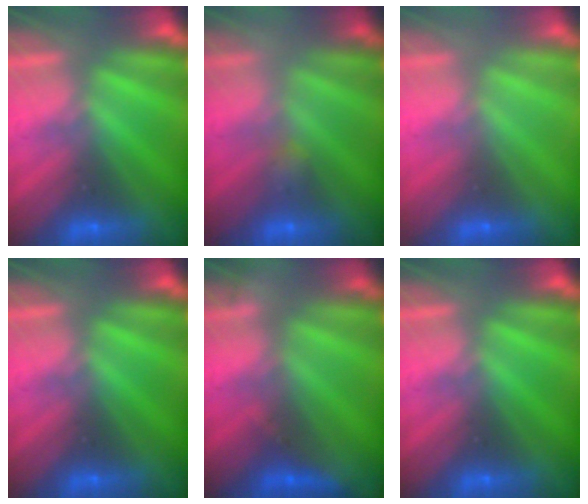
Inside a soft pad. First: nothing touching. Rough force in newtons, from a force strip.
{"total": 2.2}
{"total": 3.6}
{"total": 0.0}
{"total": 2.7}
{"total": 0.0}